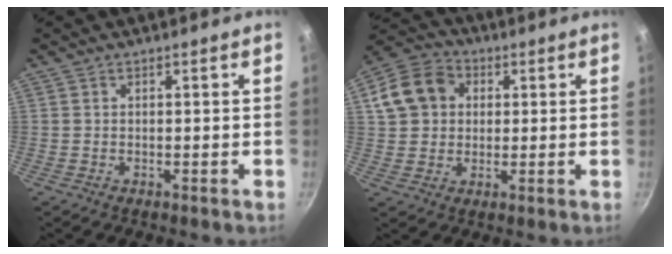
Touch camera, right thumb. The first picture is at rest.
{"total": 11.8, "force": [2.9, 9.4, 6.5], "torque": [-0.101, 0.019, 0.039]}